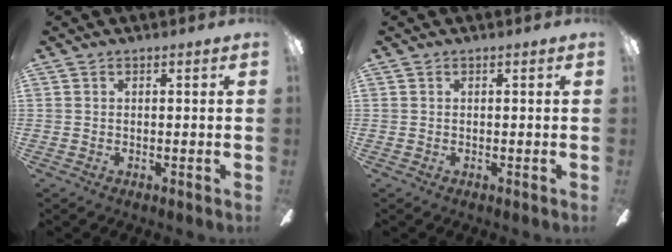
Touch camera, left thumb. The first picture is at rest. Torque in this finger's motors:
{"motor_torque": [0.00, 0.00, -0.25, 0.19, 0.00]}